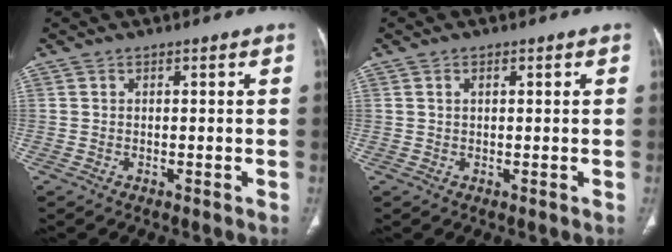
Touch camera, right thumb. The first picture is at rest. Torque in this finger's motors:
{"motor_torque": [-0.11, -0.51, -0.61, 0.10, 0.11]}